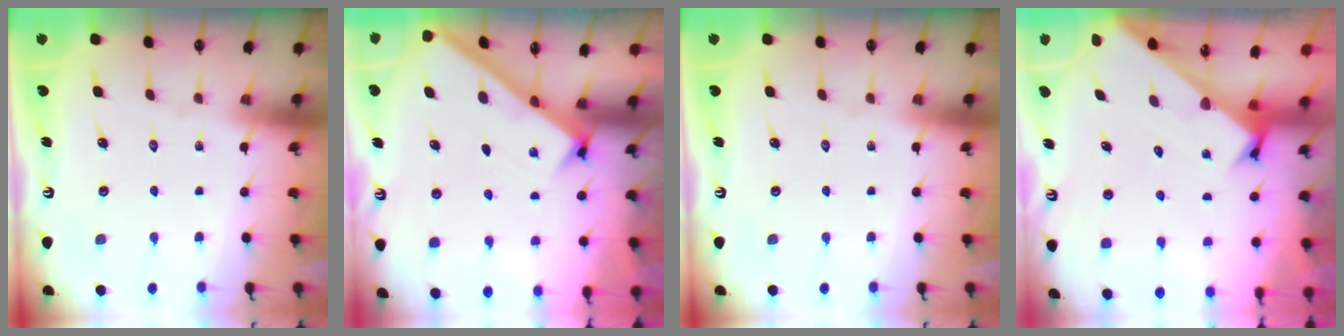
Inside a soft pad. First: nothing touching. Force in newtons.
{"total": 2.1, "press": 2.1, "slide": 0.2}
{"total": 0.0}
{"total": 2.3, "press": 2.3, "slide": 0.2}